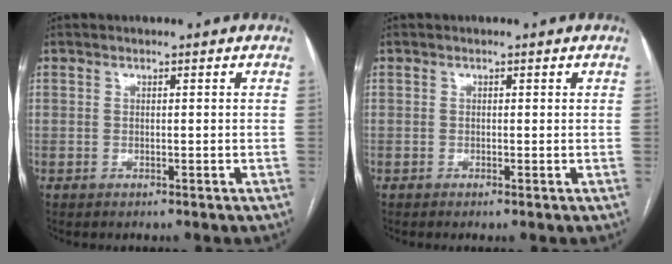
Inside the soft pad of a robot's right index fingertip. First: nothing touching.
{"total": 0.0}